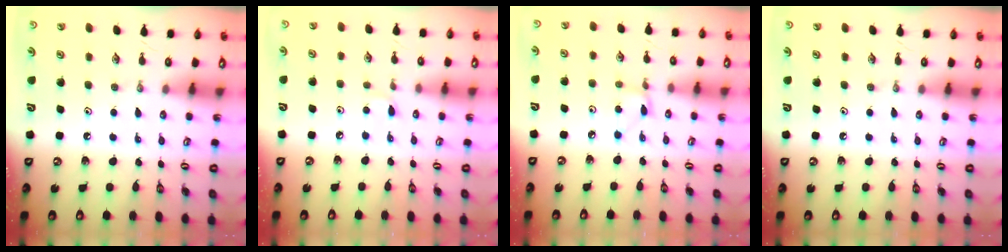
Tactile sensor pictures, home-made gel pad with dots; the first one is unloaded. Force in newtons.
{"total": 2.8, "press": 2.7, "slide": 0.4}
{"total": 2.4, "press": 2.3, "slide": 0.3}
{"total": 0.0}